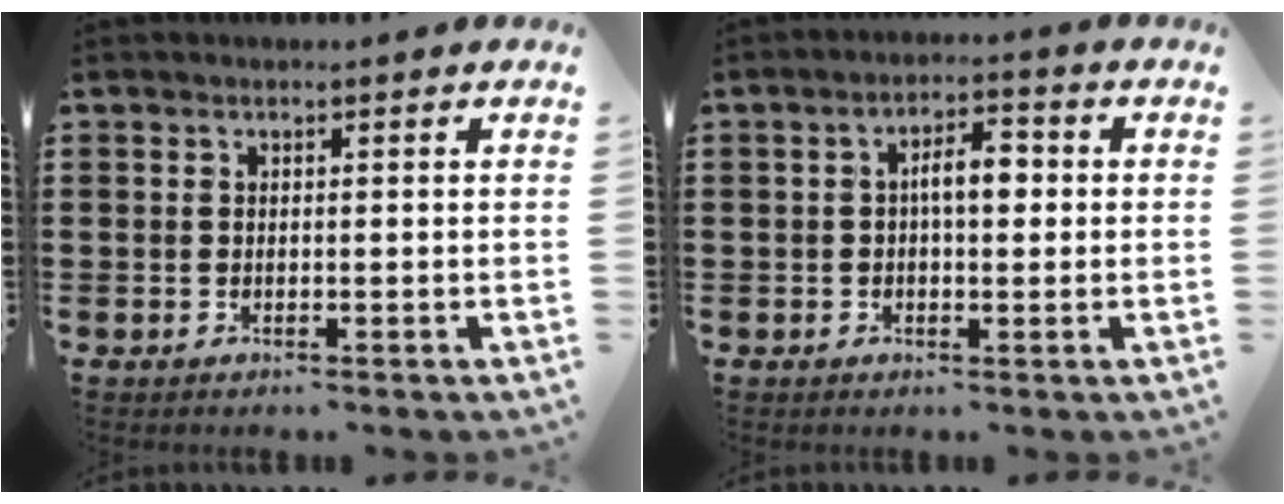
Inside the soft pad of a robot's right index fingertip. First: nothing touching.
{"total": 4.7, "force": [0.1, 1.8, 4.3], "torque": [-0.074, 0.006, -0.002]}